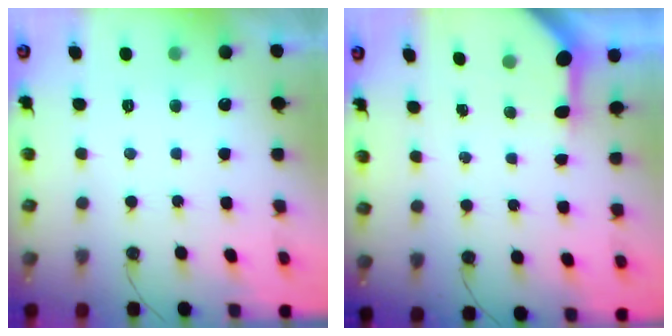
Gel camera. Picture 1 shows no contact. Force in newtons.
{"total": 3.5, "press": 3.5, "slide": 0.4}